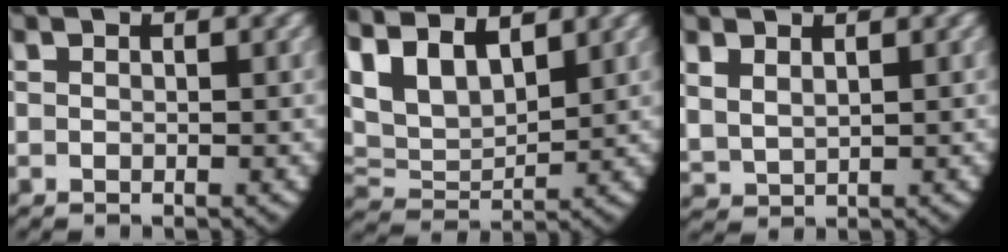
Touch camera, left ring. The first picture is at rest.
{"total": 9.9, "force": [2.6, 7.8, 5.5], "torque": [-0.143, -0.020, 0.043]}
{"total": 2.9, "force": [1.4, 2.4, 1.0], "torque": [-0.042, -0.010, 0.040]}